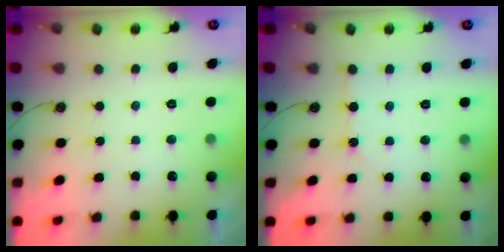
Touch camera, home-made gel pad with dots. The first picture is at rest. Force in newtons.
{"total": 2.7, "press": 2.7, "slide": 0.5}